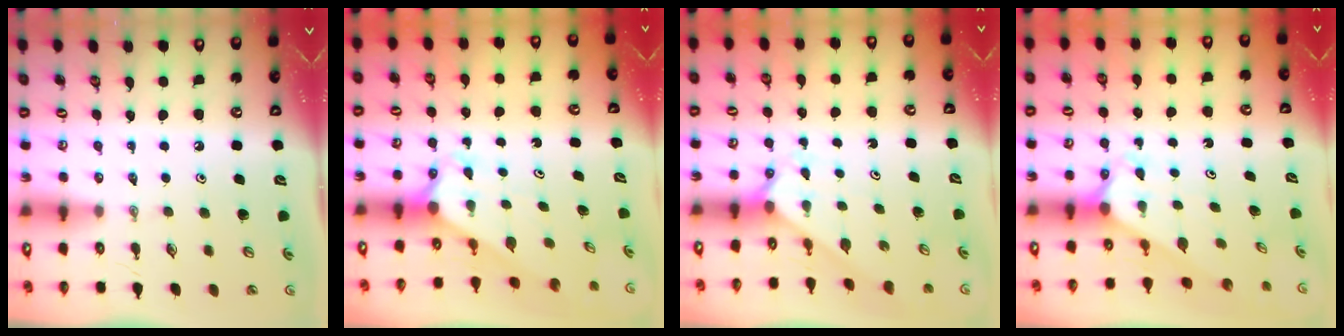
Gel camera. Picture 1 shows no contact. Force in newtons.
{"total": 2.6, "press": 2.6, "slide": 0.2}
{"total": 1.9, "press": 1.9, "slide": 0.2}
{"total": 2.2, "press": 2.2, "slide": 0.2}